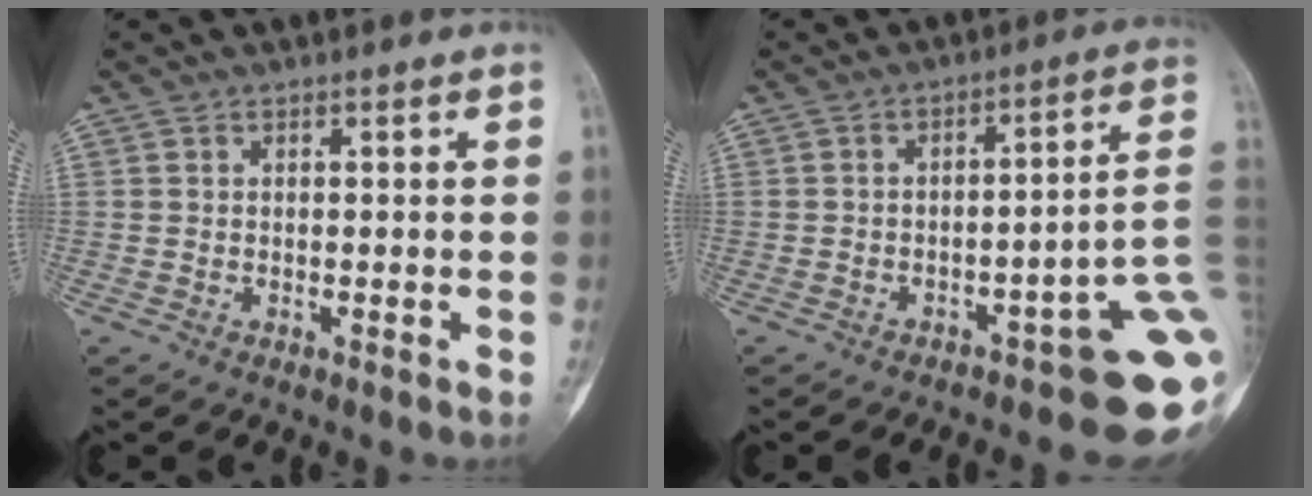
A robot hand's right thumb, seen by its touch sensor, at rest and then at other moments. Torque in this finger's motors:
{"motor_torque": [2.77, 1.93, 1.31, -1.45, 0.08]}